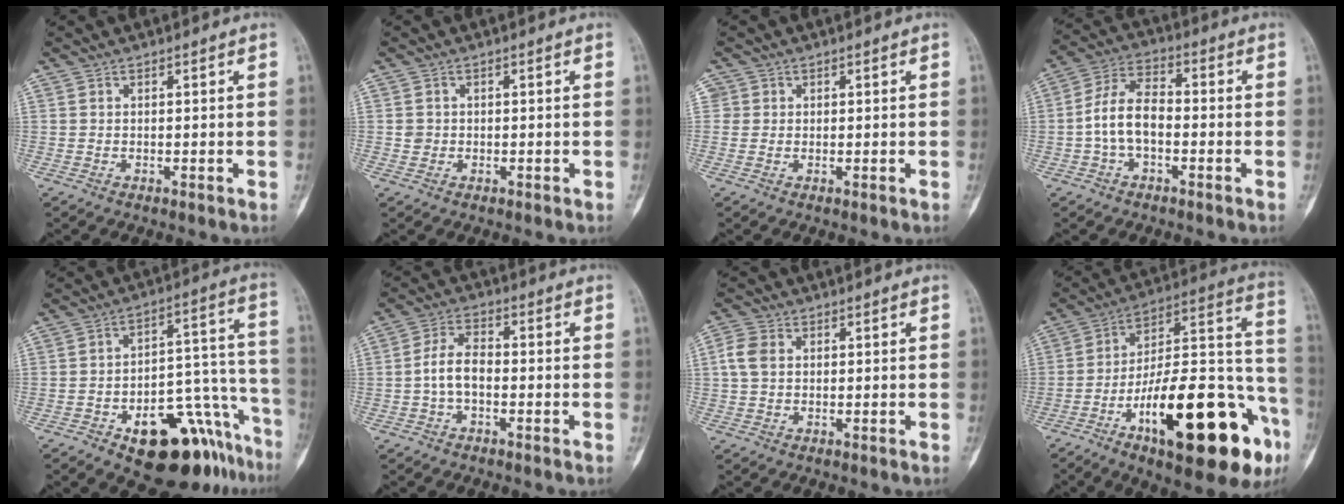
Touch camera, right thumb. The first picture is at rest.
{"total": 1.2, "force": [-0.1, 1.2, 0.2], "torque": [0.001, 0.004, -0.001]}
{"total": 1.5, "force": [0.3, 1.5, 0.0], "torque": [0.012, 0.003, 0.001]}
{"total": 9.0, "force": [-1.6, 5.2, 7.2], "torque": [-0.134, 0.034, -0.041]}
{"total": 20.7, "force": [-12.4, 9.1, 13.9], "torque": [-0.098, 0.116, -0.174]}
{"total": 5.9, "force": [-1.2, 3.3, 4.7], "torque": [-0.085, 0.024, -0.030]}
{"total": 4.4, "force": [0.7, 3.4, 2.7], "torque": [-0.060, 0.010, 0.009]}
{"total": 31.3, "force": [-13.8, 10.7, 26.0], "torque": [-0.343, 0.070, -0.205]}